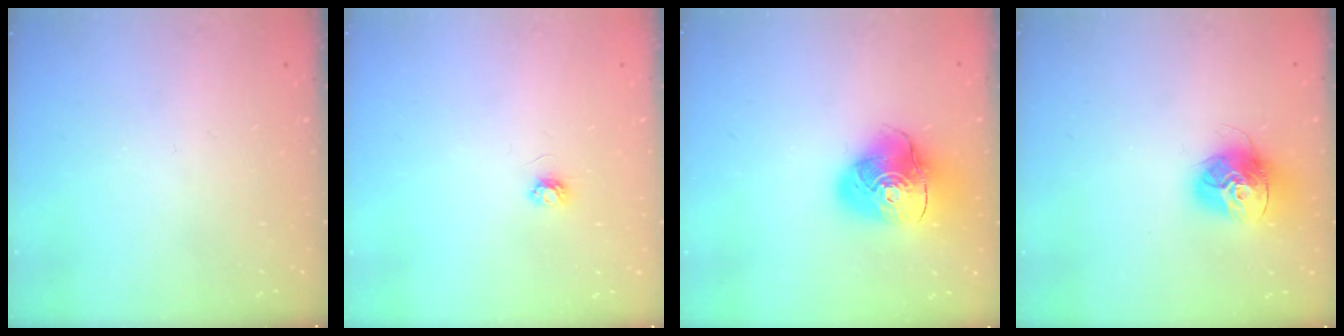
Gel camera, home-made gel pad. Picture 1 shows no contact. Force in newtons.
{"total": 3.5, "press": 3.5, "slide": 0.4}
{"total": 15.7, "press": 15.5, "slide": 2.0}
{"total": 14.5, "press": 14.4, "slide": 1.4}